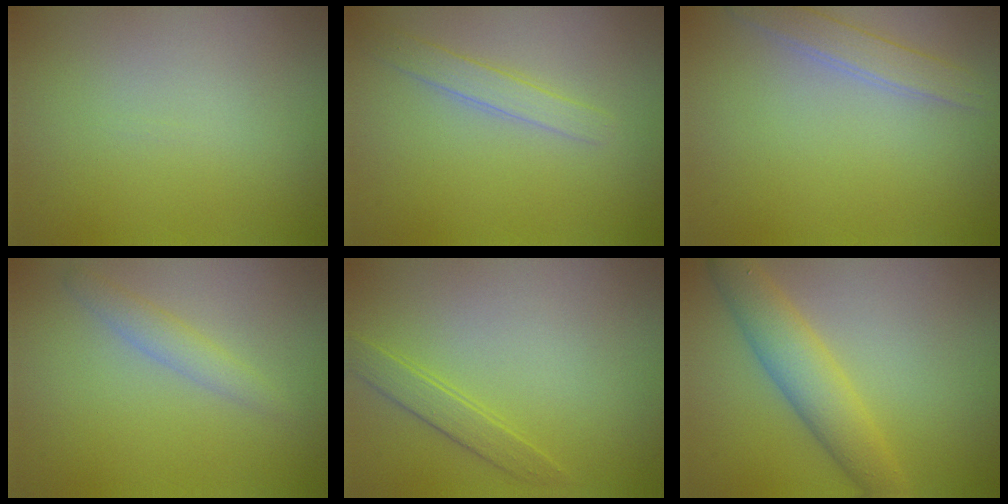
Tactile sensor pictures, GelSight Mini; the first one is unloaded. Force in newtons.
{"total": 1.8, "press": 1.8, "slide": 0.0}
{"total": 2.1, "press": 2.1, "slide": 0.1}
{"total": 1.6, "press": 1.6, "slide": 0.0}
{"total": 1.6, "press": 1.6, "slide": 0.1}
{"total": 4.2, "press": 4.2, "slide": 0.2}